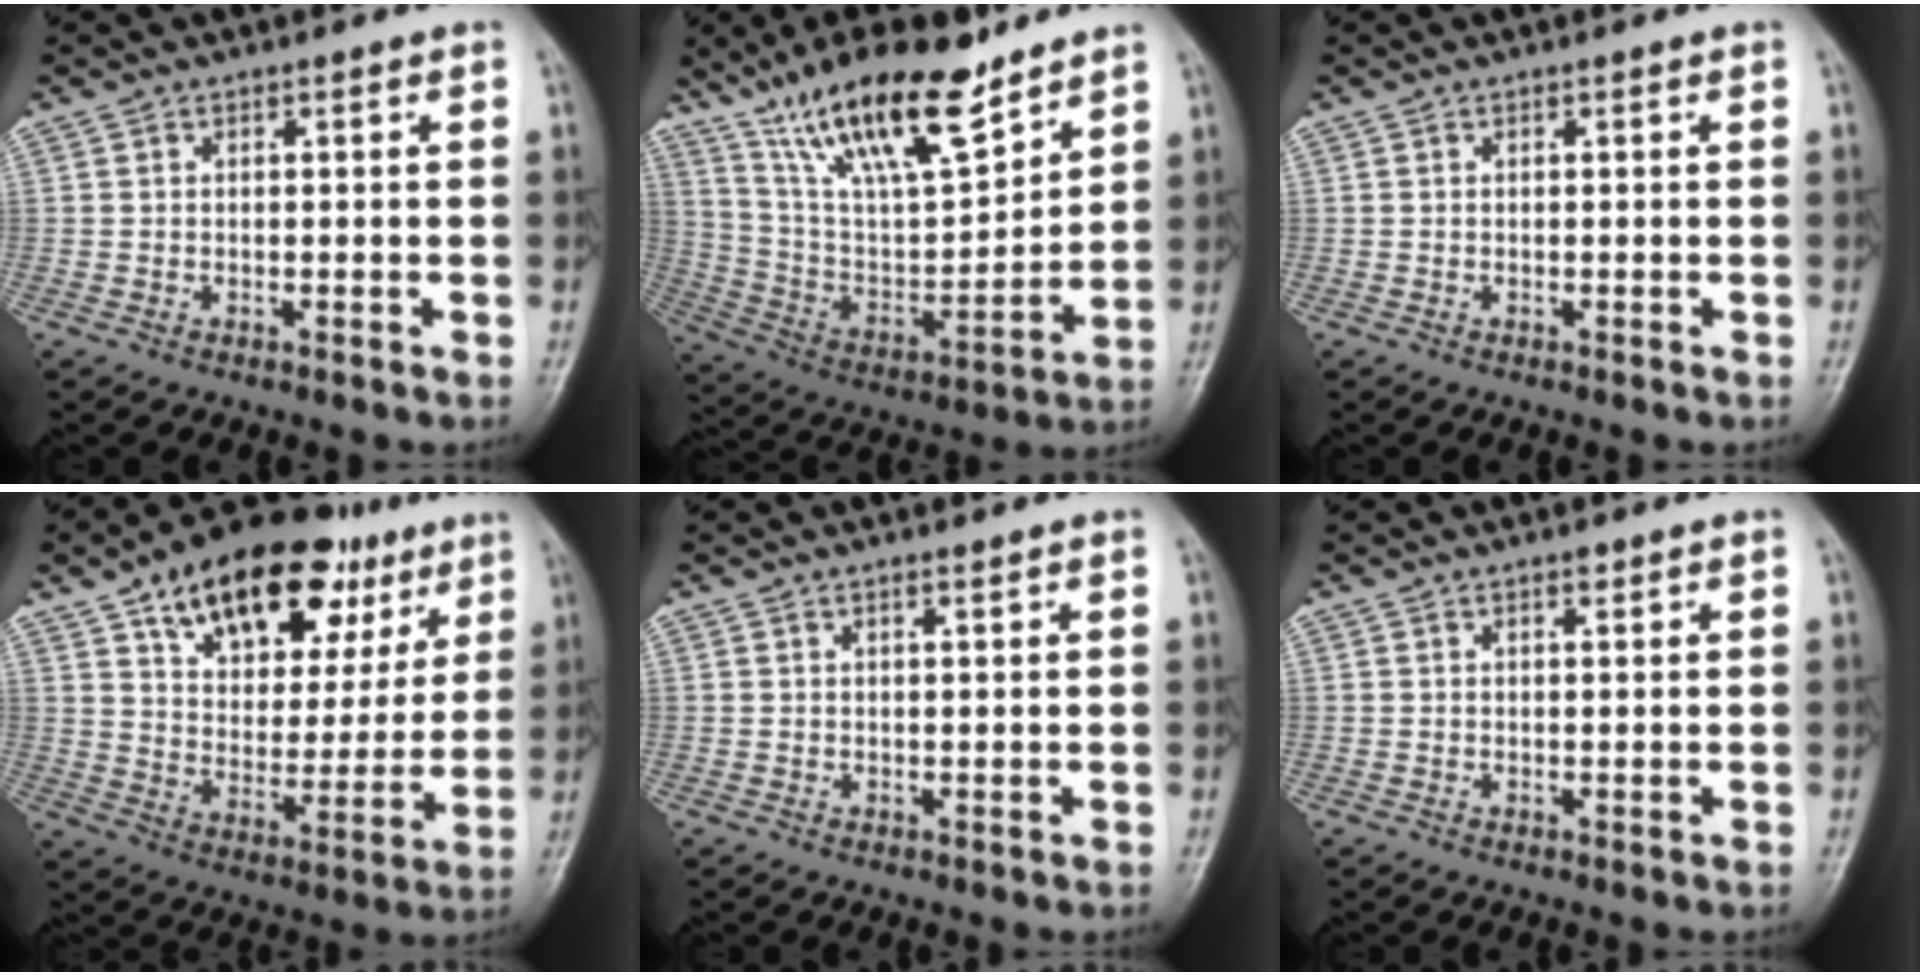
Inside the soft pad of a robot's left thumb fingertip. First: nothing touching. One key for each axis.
{"total": 20.7, "fx": 14.3, "fy": 6.6, "fz": 13.4, "tx": -0.203, "ty": -0.061, "tz": 0.265}
{"total": 0.0}
{"total": 24.0, "fx": 13.0, "fy": 13.1, "fz": 15.4, "tx": -0.193, "ty": -0.015, "tz": 0.206}
{"total": 0.9, "fx": 0.7, "fy": 0.2, "fz": 0.6, "tx": -0.009, "ty": -0.003, "tz": 0.012}
{"total": 1.0, "fx": 0.7, "fy": 0.4, "fz": 0.6, "tx": -0.007, "ty": -0.003, "tz": 0.009}